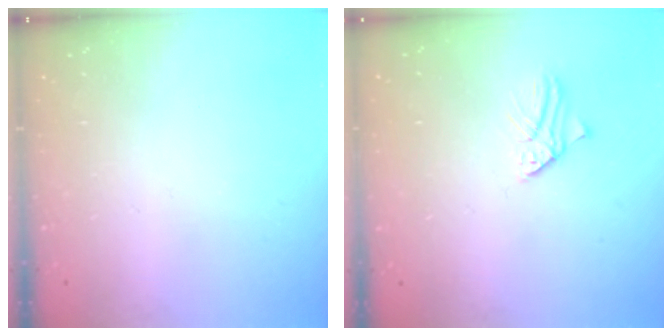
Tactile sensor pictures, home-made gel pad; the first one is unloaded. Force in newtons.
{"total": 1.2, "press": 1.2, "slide": 0.1}